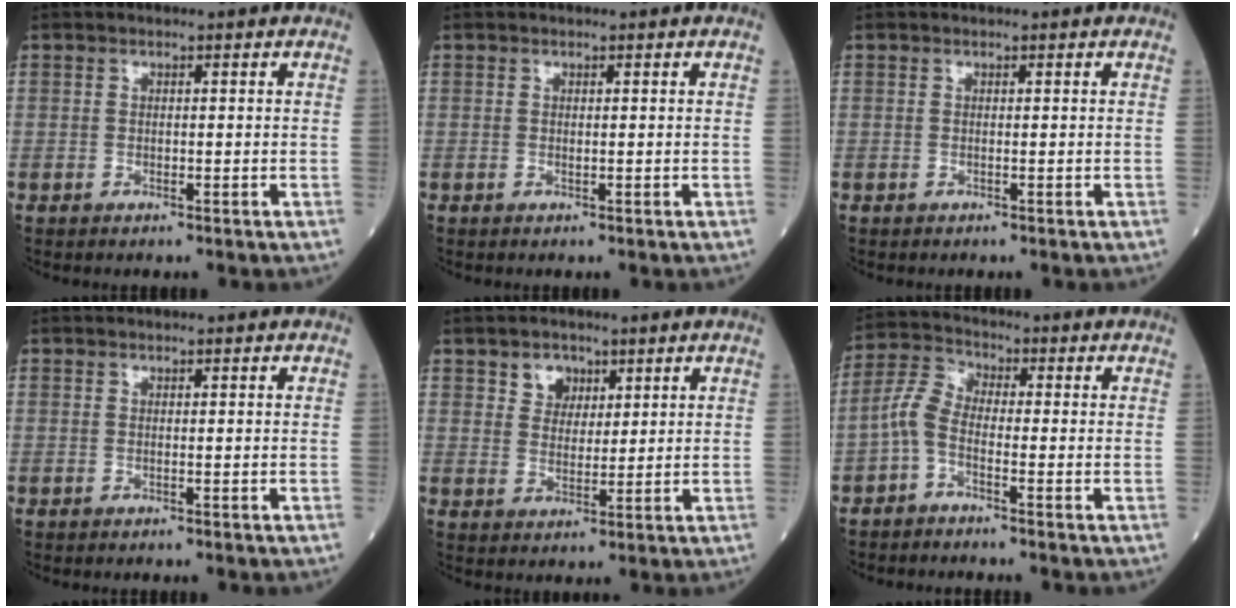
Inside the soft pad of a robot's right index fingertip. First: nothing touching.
{"total": 0.0}
{"total": 0.0}
{"total": 0.0}
{"total": 4.1, "force": [2.3, 3.1, 1.4], "torque": [-0.022, 0.005, 0.042]}
{"total": 4.2, "force": [-1.8, 1.9, 3.3], "torque": [-0.077, 0.010, -0.047]}